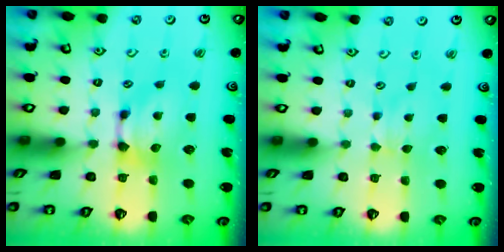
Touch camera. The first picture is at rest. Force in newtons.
{"total": 2.7, "press": 2.7, "slide": 0.4}